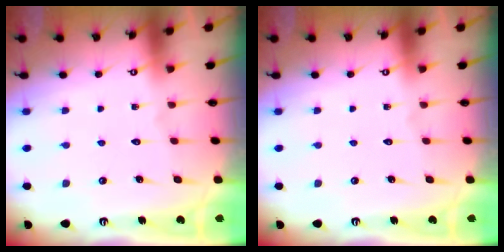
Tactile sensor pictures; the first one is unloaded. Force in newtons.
{"total": 0.0}